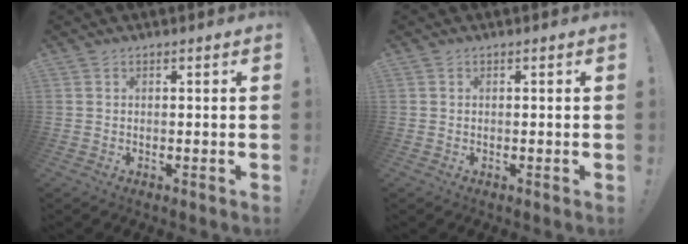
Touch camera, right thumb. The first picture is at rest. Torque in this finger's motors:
{"motor_torque": [-0.29, -0.05, -0.17, 0.11, 0.00]}